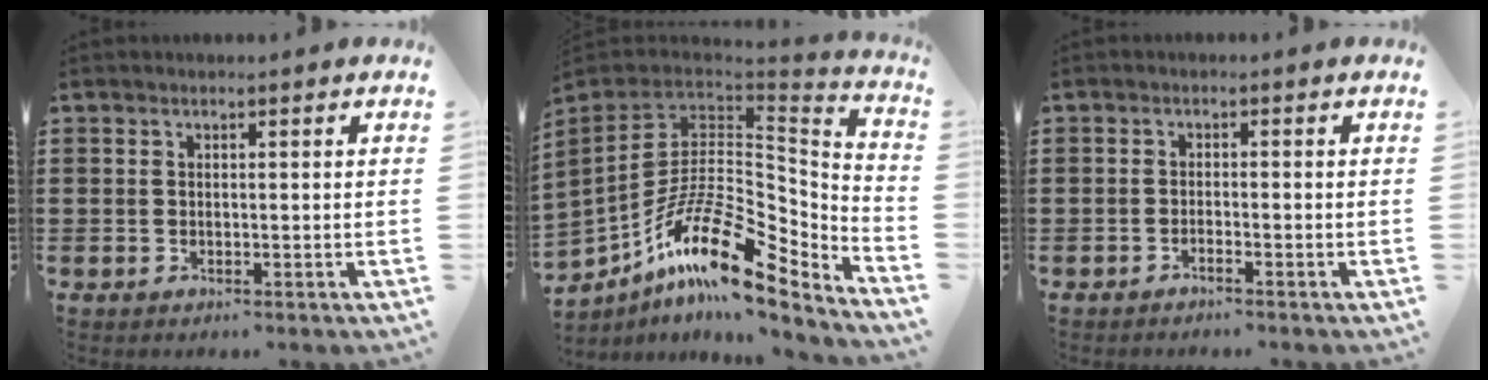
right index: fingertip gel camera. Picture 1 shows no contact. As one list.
[{"total": 16.7, "force": [-8.6, 6.8, 12.6], "torque": [-0.236, 0.005, -0.158]}, {"total": 0.9, "force": [-0.8, -0.1, 0.3], "torque": [-0.007, -0.002, -0.016]}]